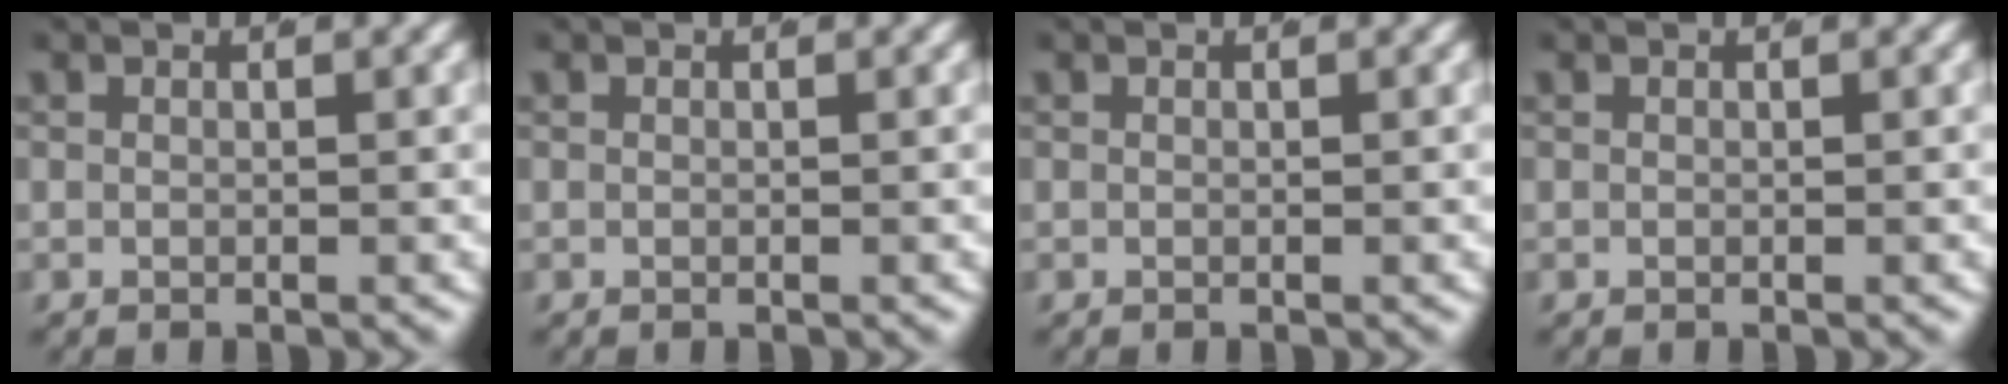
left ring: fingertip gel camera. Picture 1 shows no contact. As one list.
[{"total": 0.0}, {"total": 0.0}, {"total": 0.0}]